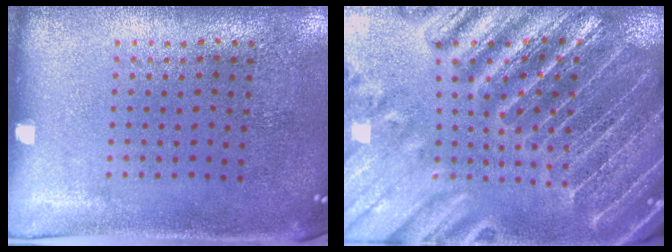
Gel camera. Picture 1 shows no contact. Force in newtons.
{"total": 4.5, "press": 4.1, "slide": 1.9}